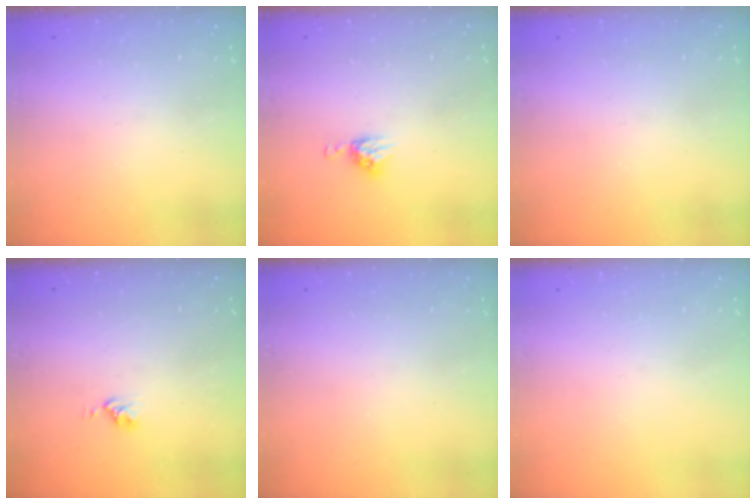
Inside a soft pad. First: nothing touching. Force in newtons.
{"total": 6.4, "press": 6.4, "slide": 0.4}
{"total": 0.0}
{"total": 2.8, "press": 2.8, "slide": 0.4}
{"total": 0.0}
{"total": 0.0}